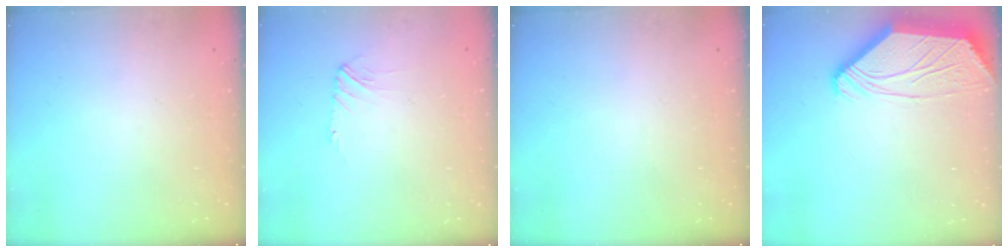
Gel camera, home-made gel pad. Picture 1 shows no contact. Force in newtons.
{"total": 2.8, "press": 2.7, "slide": 0.5}
{"total": 0.0}
{"total": 5.0, "press": 5.0, "slide": 0.5}